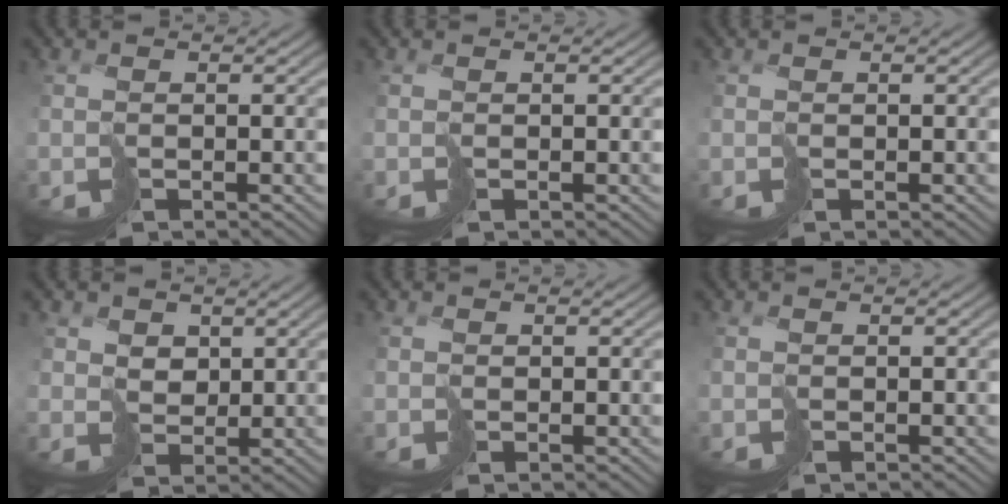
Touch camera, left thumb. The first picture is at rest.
{"total": 0.0}
{"total": 0.0}
{"total": 3.1, "force": [2.3, 2.0, 0.4], "torque": [-0.017, 0.005, 0.045]}
{"total": 0.5, "force": [0.5, 0.0, -0.2], "torque": [0.002, 0.002, 0.009]}
{"total": 0.0}